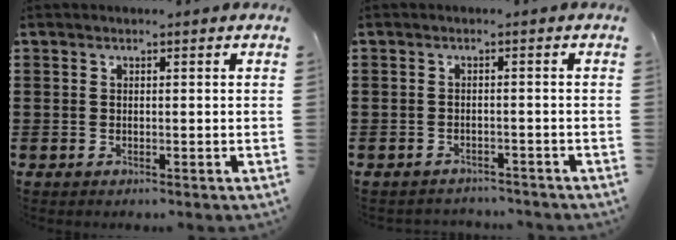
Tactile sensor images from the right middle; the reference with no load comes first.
{"total": 1.6, "force": [-1.6, 0.3, -0.1], "torque": [-0.005, 0.001, -0.035]}